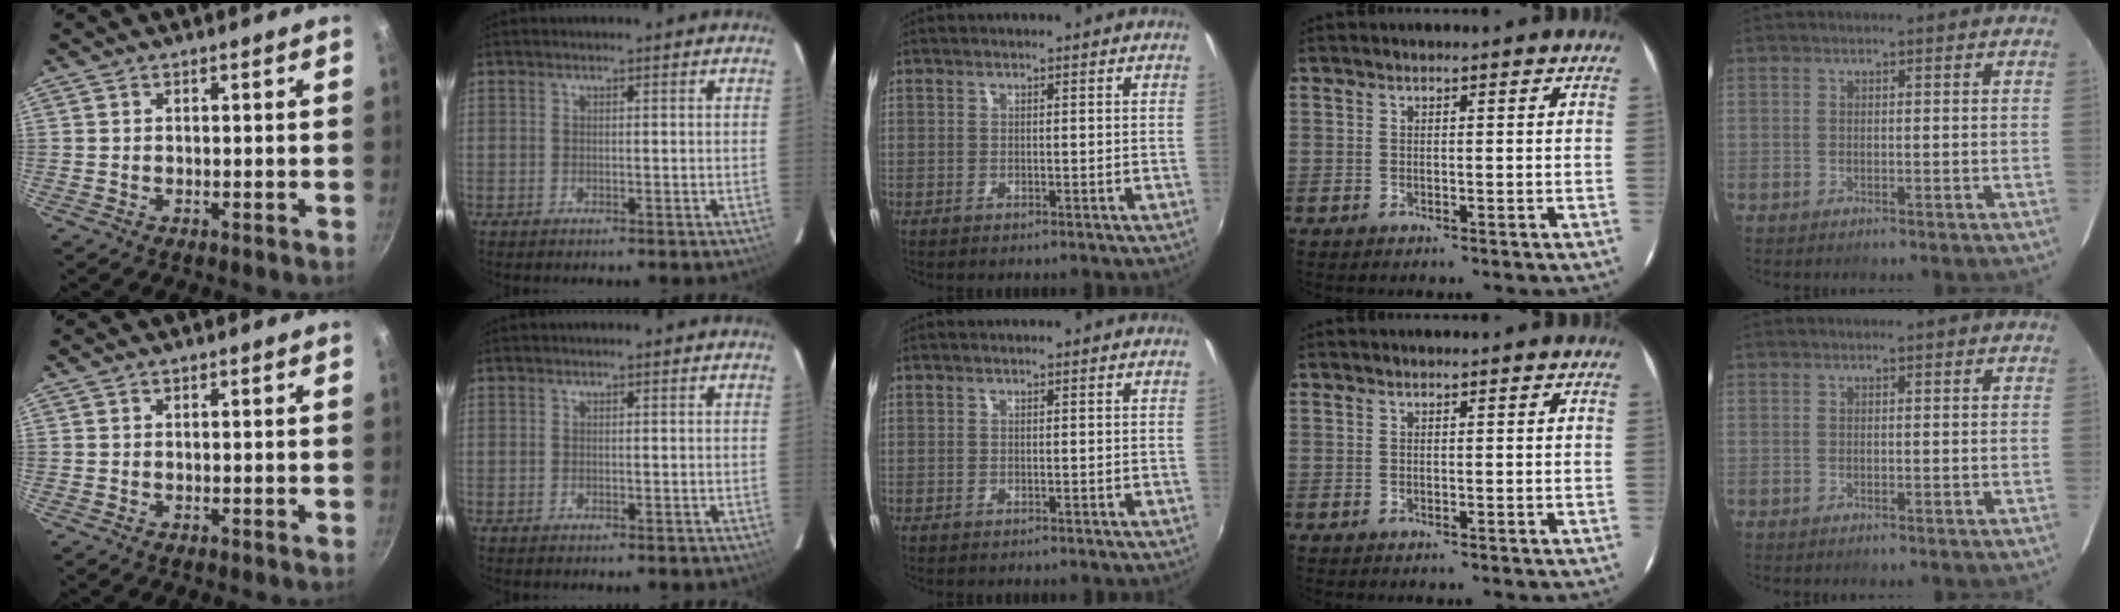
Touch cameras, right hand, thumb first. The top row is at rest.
{}